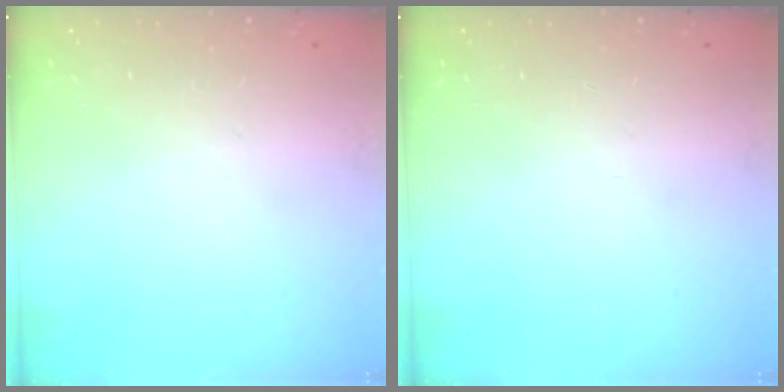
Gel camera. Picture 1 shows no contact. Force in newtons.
{"total": 0.0}